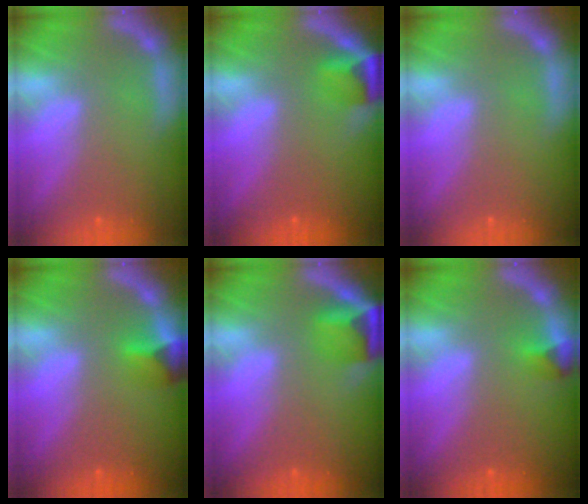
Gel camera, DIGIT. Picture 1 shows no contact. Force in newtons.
{"total": 2.9}
{"total": 0.0}
{"total": 2.4}
{"total": 3.9}
{"total": 1.4}